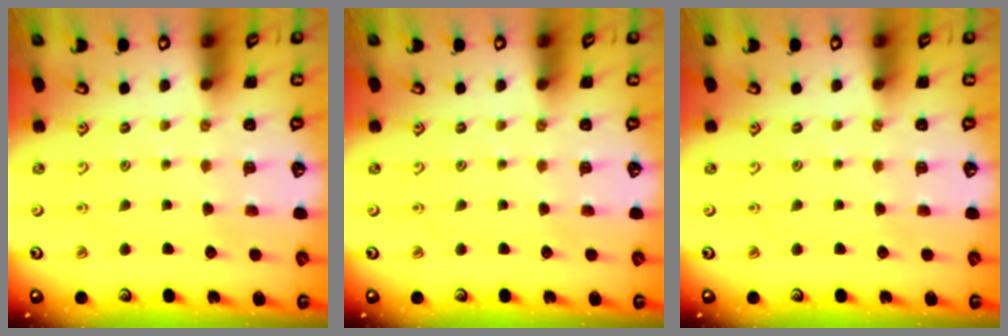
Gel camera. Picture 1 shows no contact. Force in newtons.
{"total": 0.0}
{"total": 0.0}